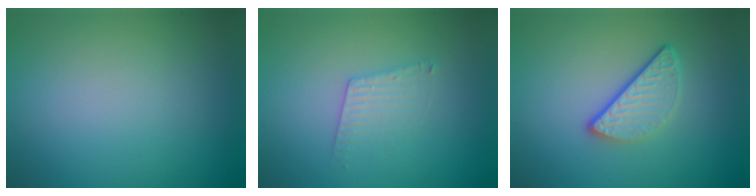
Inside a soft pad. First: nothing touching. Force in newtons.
{"total": 2.0, "press": 2.0, "slide": 0.1}
{"total": 3.2, "press": 2.5, "slide": 2.1}